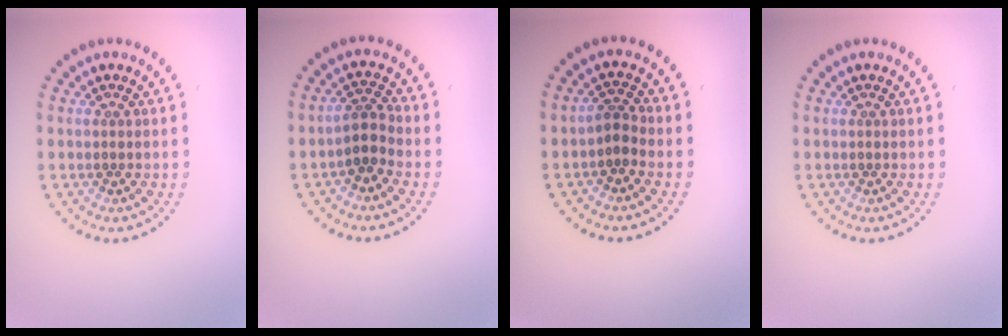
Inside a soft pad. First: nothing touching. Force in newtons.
{"total": 2.2, "press": 1.8, "slide": 1.3}
{"total": 1.6, "press": 1.3, "slide": 0.9}
{"total": 0.0}